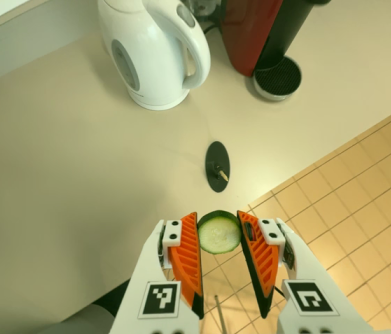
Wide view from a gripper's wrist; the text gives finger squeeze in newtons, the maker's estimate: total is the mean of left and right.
{"total": 9.5, "left": 9.4, "right": 9.5}